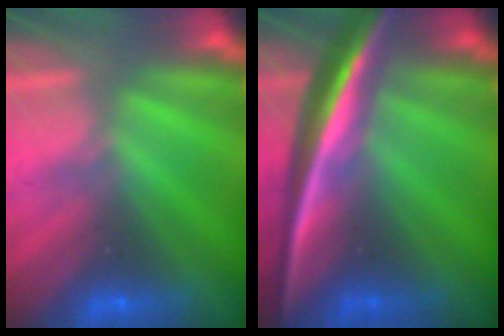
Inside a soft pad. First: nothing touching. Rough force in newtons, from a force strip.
{"total": 8.8}